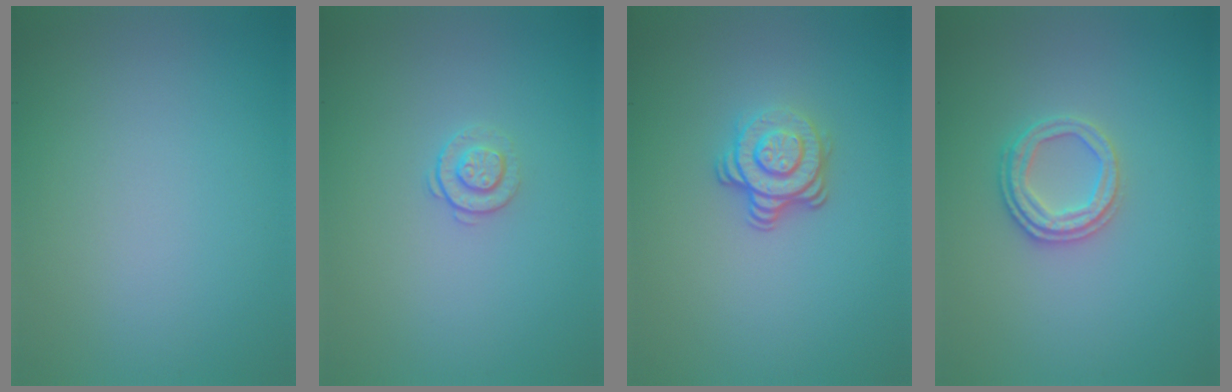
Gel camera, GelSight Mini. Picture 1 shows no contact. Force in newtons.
{"total": 1.2, "press": 0.9, "slide": 0.8}
{"total": 3.6, "press": 2.6, "slide": 2.5}
{"total": 2.4, "press": 2.3, "slide": 0.7}